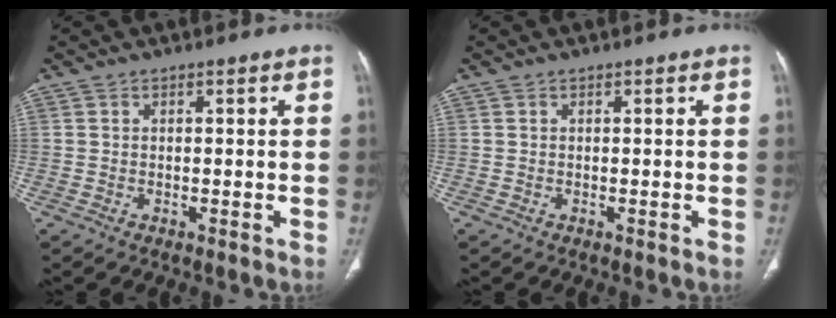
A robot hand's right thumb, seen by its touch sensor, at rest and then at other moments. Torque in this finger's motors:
{"motor_torque": [0.21, -0.38, -0.45, 0.44, 0.03]}